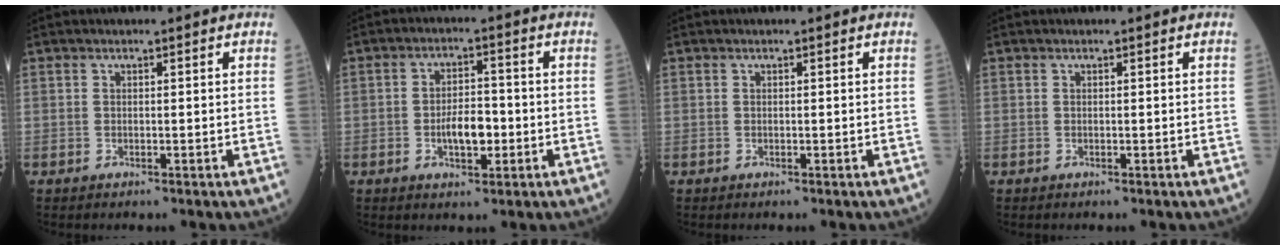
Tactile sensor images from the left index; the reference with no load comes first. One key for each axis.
{"total": 5.3, "fx": -1.8, "fy": 2.4, "fz": 4.4, "tx": -0.080, "ty": 0.001, "tz": -0.031}
{"total": 0.0}
{"total": 0.0}